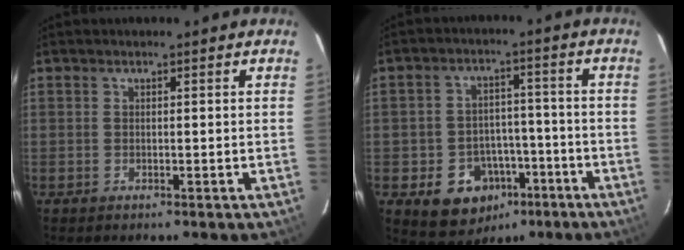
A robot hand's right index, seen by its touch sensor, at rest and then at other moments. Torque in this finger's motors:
{"motor_torque": [0.00, -0.06, -0.70, -0.21]}